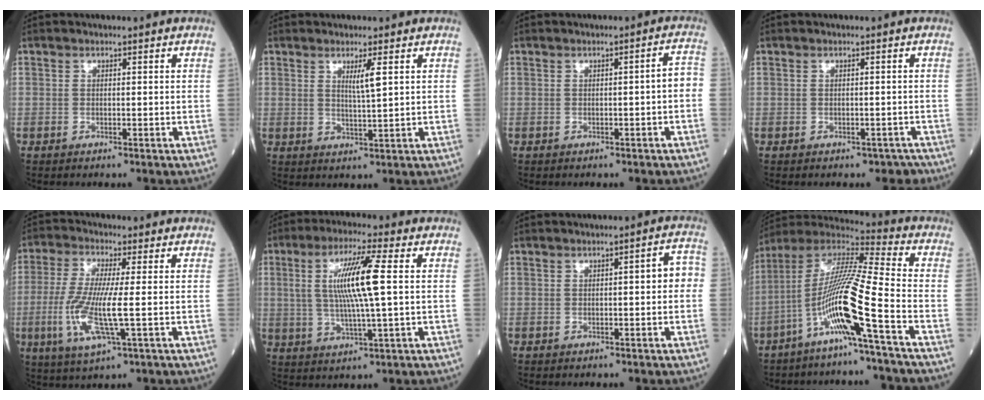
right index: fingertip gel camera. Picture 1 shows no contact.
{"total": 3.3, "force": [1.3, -0.3, 3.0], "torque": [-0.057, -0.006, 0.025]}
{"total": 2.4, "force": [-0.6, 0.3, 2.3], "torque": [-0.022, 0.008, -0.011]}
{"total": 2.1, "force": [-1.7, 1.3, 0.1], "torque": [0.001, 0.009, -0.023]}
{"total": 10.3, "force": [-1.9, 1.0, 10.1], "torque": [-0.225, -0.017, -0.041]}
{"total": 10.6, "force": [1.6, 0.2, 10.5], "torque": [-0.206, 0.004, 0.029]}
{"total": 3.3, "force": [-0.2, 0.9, 3.2], "torque": [-0.034, 0.016, -0.006]}
{"total": 14.4, "force": [-6.0, -1.2, 13.1], "torque": [-0.261, 0.000, -0.124]}